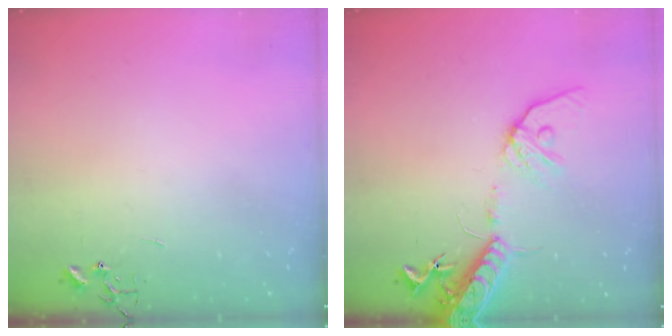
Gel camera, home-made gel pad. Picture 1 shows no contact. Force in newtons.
{"total": 16.6, "press": 16.2, "slide": 3.5}